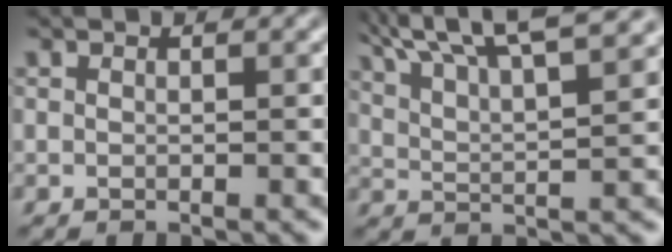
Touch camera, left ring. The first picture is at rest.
{"total": 9.5, "force": [6.7, 2.8, 6.1], "torque": [-0.115, 0.030, 0.083]}